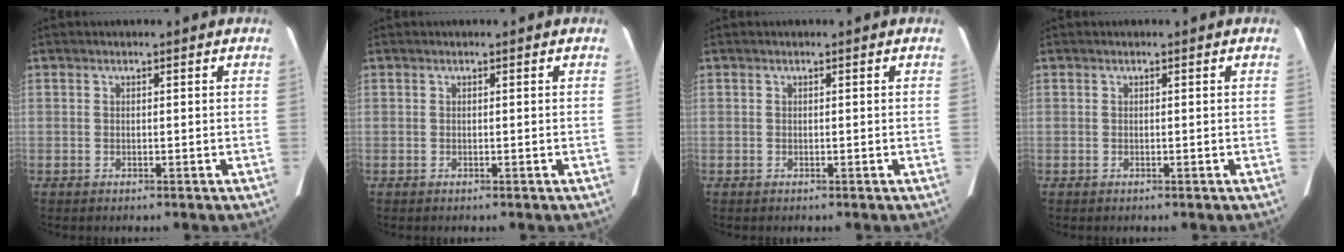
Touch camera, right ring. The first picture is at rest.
{"total": 0.0}
{"total": 0.0}
{"total": 0.0}